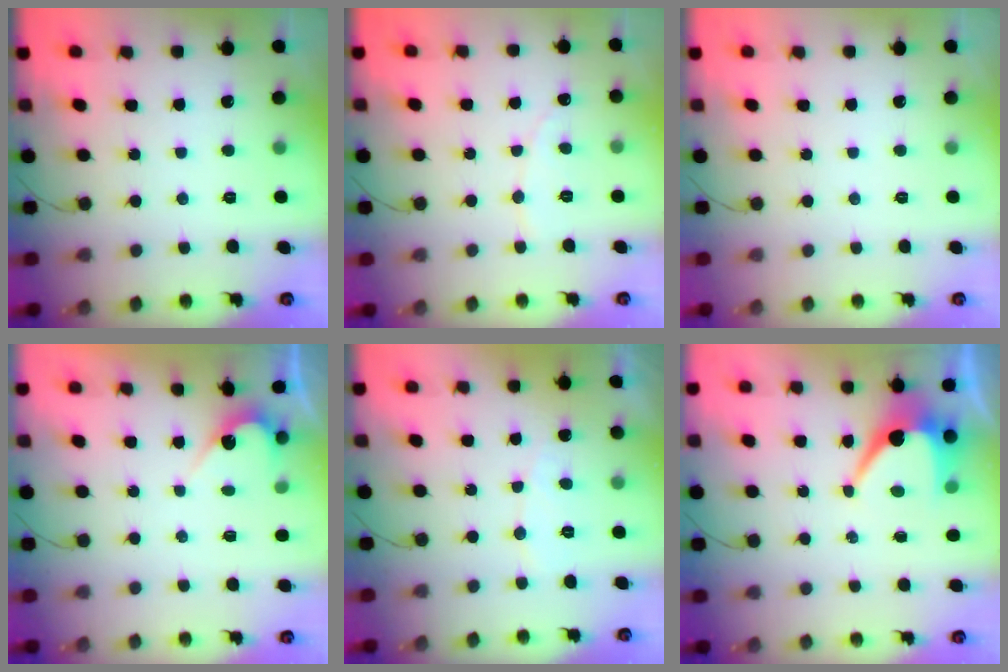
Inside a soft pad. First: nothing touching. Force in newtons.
{"total": 2.9, "press": 2.9, "slide": 0.3}
{"total": 0.0}
{"total": 3.6, "press": 3.6, "slide": 0.2}
{"total": 4.9, "press": 4.8, "slide": 0.5}
{"total": 7.6, "press": 7.6, "slide": 0.2}